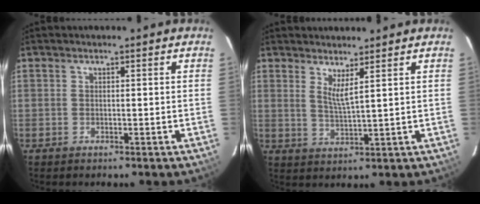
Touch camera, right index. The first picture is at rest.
{"total": 3.4, "force": [2.3, -0.3, 2.5], "torque": [-0.049, -0.012, 0.038]}